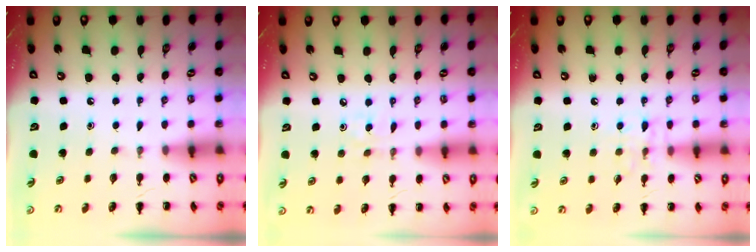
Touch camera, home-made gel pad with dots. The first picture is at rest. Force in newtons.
{"total": 2.0, "press": 1.9, "slide": 0.6}
{"total": 6.9, "press": 6.7, "slide": 1.4}